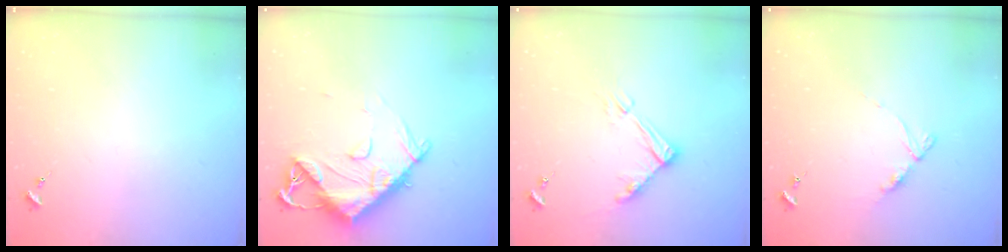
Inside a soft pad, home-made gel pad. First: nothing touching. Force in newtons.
{"total": 13.6, "press": 13.5, "slide": 1.4}
{"total": 9.8, "press": 9.8, "slide": 1.0}
{"total": 6.9, "press": 6.8, "slide": 0.7}